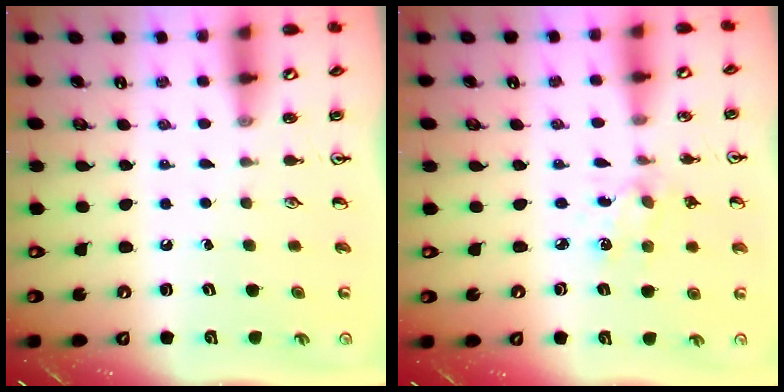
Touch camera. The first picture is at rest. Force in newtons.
{"total": 2.6, "press": 2.5, "slide": 0.8}